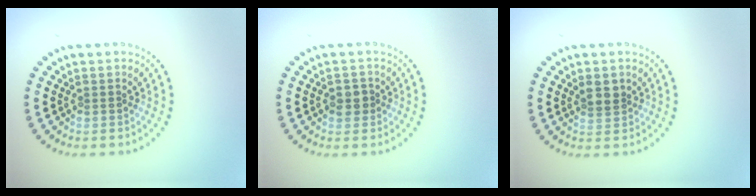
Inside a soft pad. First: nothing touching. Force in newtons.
{"total": 1.7, "press": 1.7, "slide": 0.3}
{"total": 1.9, "press": 1.7, "slide": 0.8}